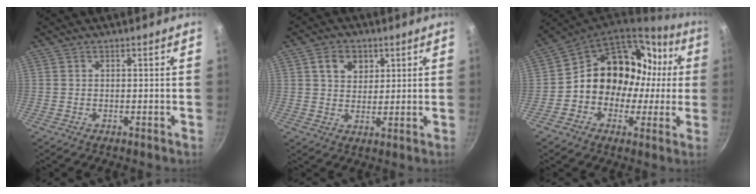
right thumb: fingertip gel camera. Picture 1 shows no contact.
{"total": 6.0, "force": [2.4, 4.6, 3.0], "torque": [-0.027, -0.005, 0.039]}
{"total": 18.9, "force": [0.8, 15.5, 10.8], "torque": [-0.120, 0.059, 0.011]}